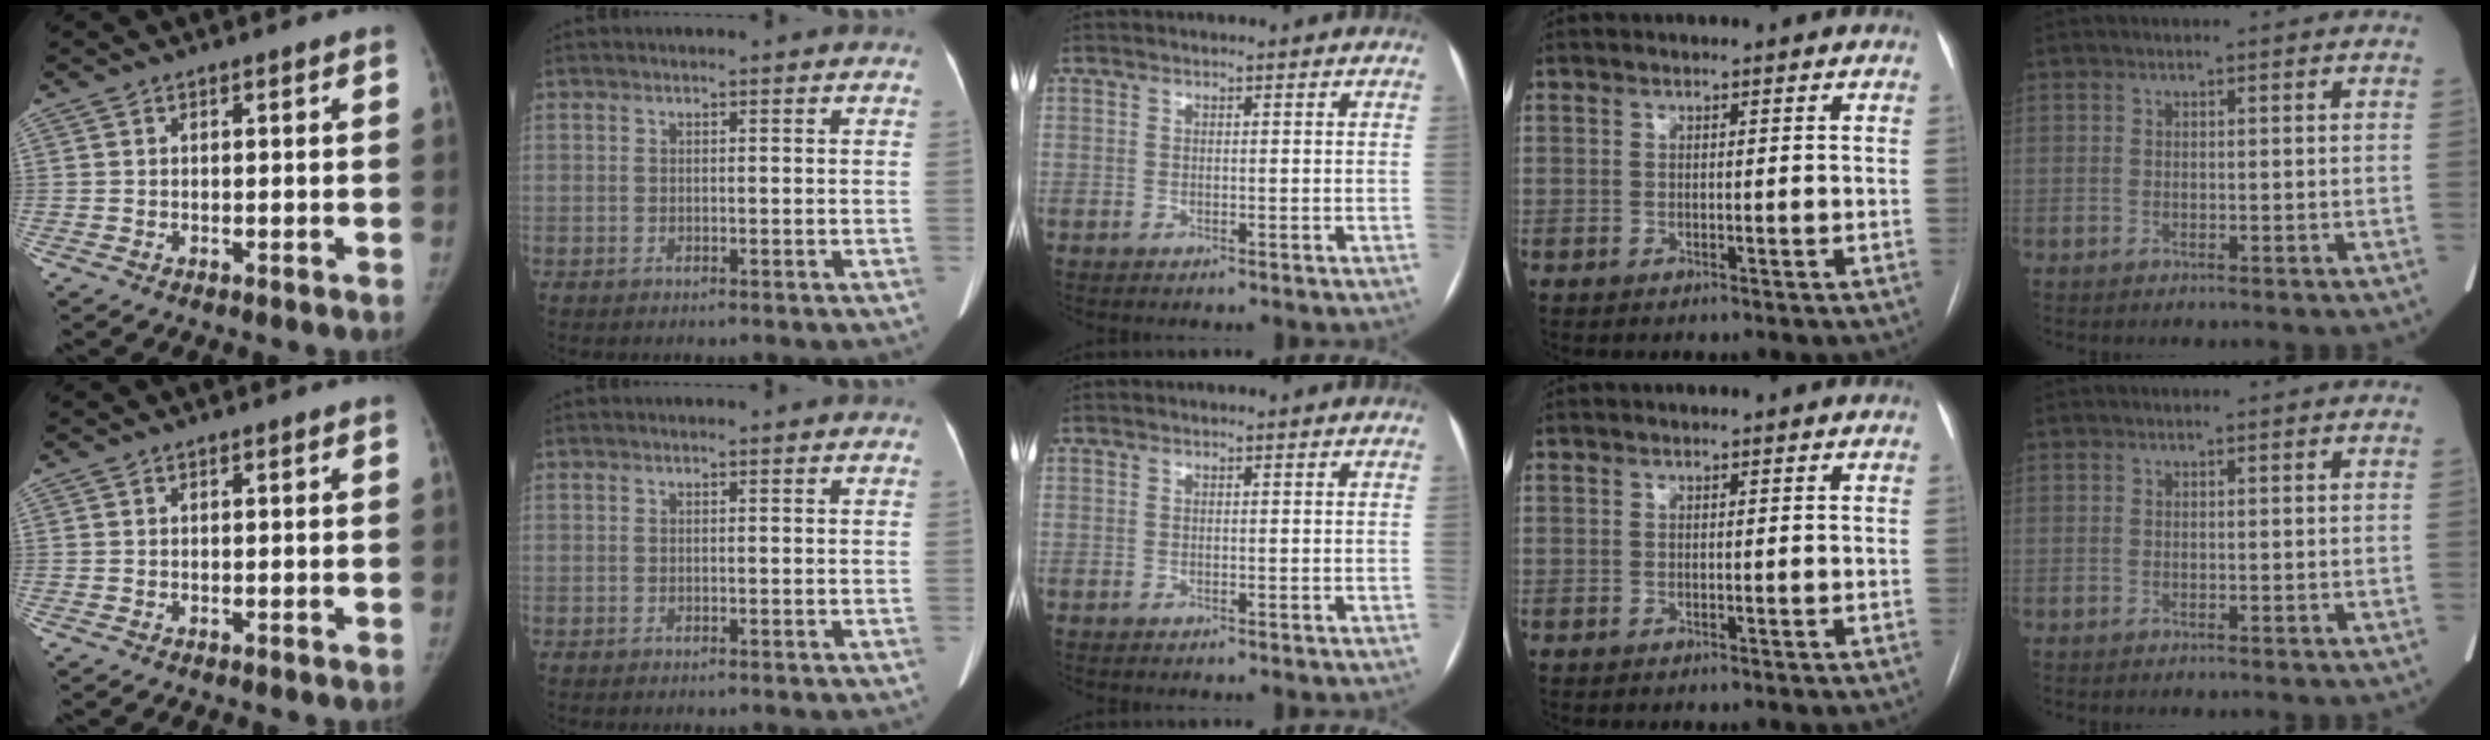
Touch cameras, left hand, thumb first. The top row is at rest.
{}